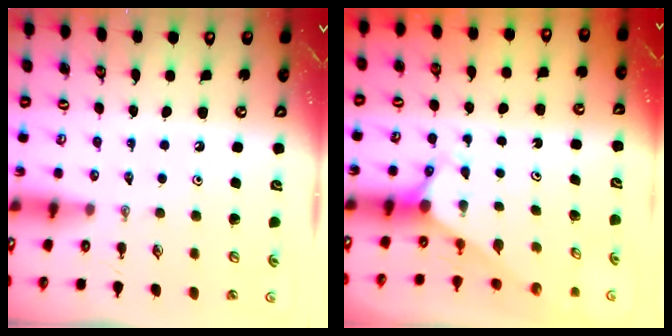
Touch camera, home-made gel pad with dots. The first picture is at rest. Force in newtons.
{"total": 2.8, "press": 2.8, "slide": 0.0}